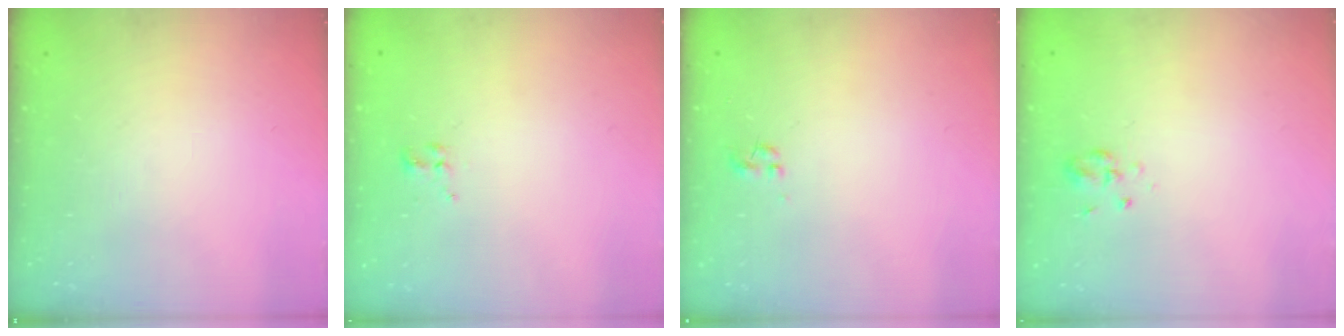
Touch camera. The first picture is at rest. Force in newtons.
{"total": 2.8, "press": 2.5, "slide": 1.3}
{"total": 0.0}
{"total": 3.1, "press": 3.1, "slide": 0.6}